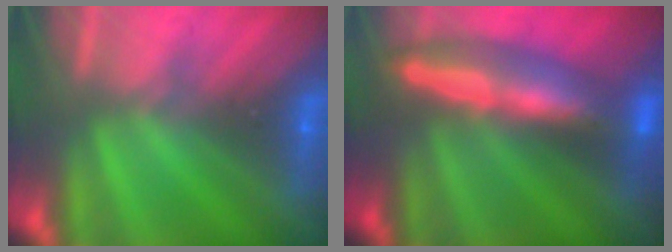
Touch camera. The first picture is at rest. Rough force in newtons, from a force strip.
{"total": 8.4}